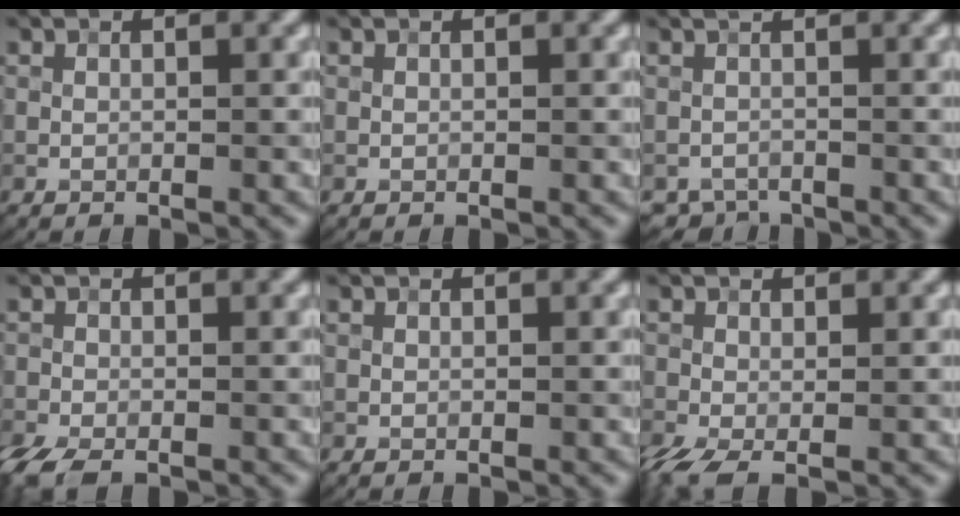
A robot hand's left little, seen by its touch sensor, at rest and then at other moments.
{"total": 0.0}
{"total": 1.2, "force": [-1.0, 0.6, 0.1], "torque": [-0.001, -0.008, -0.018]}
{"total": 4.6, "force": [-3.1, 2.2, 2.6], "torque": [-0.062, -0.017, -0.063]}
{"total": 0.0}
{"total": 3.5, "force": [-1.6, 1.8, 2.5], "torque": [-0.073, -0.013, -0.033]}